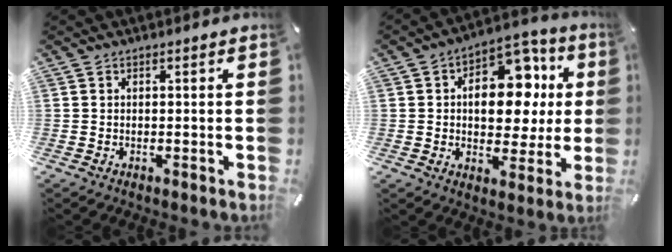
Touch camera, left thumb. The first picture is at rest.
{"total": 16.0, "force": [2.6, 10.9, 11.4], "torque": [-0.143, -0.015, 0.046]}